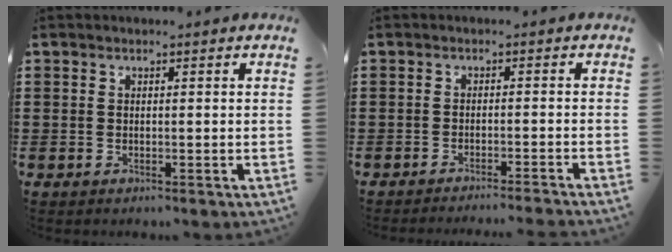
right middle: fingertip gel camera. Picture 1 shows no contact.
{"total": 1.8, "force": [-1.7, -0.5, 0.5], "torque": [-0.009, 0.001, -0.033]}